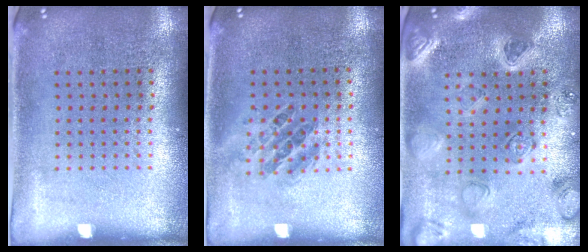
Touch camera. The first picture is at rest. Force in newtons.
{"total": 0.9, "press": 0.9, "slide": 0.4}
{"total": 2.3, "press": 2.2, "slide": 0.4}